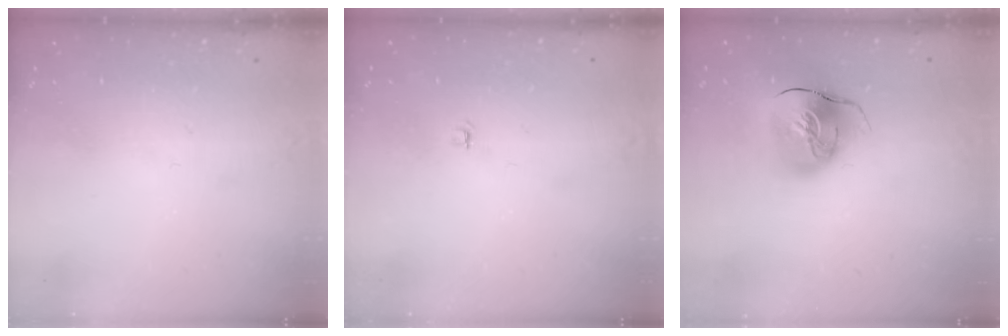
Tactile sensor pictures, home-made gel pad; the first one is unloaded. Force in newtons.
{"total": 3.4, "press": 3.4, "slide": 0.3}
{"total": 13.3, "press": 13.2, "slide": 2.2}